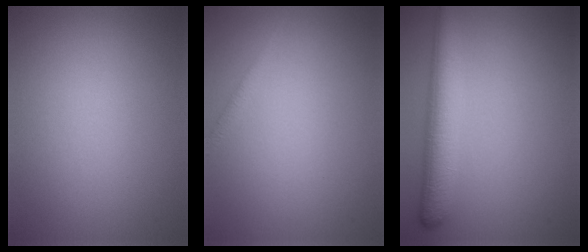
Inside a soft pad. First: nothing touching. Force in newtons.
{"total": 1.0, "press": 1.0, "slide": 0.0}
{"total": 5.2, "press": 5.2, "slide": 0.2}